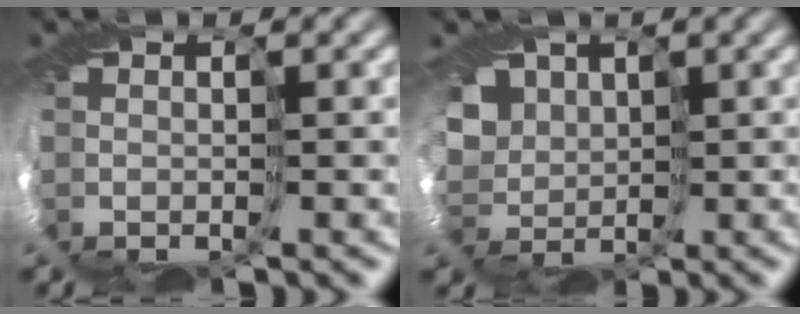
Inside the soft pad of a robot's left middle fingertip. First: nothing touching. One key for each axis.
{"total": 3.9, "fx": 1.0, "fy": 3.5, "fz": 1.2, "tx": -0.039, "ty": 0.008, "tz": 0.007}